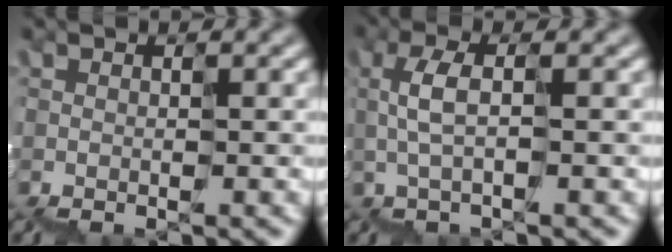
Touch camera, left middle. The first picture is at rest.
{"total": 1.2, "force": [0.6, 0.1, 1.1], "torque": [-0.045, 0.015, 0.009]}